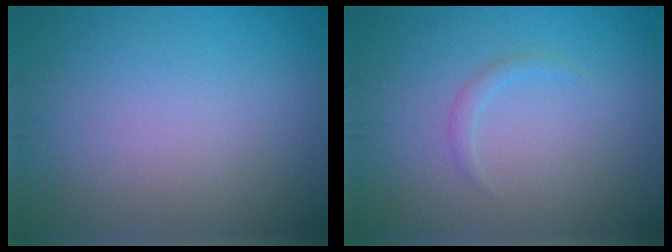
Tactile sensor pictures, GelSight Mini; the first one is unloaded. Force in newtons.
{"total": 0.9, "press": 0.9, "slide": 0.0}